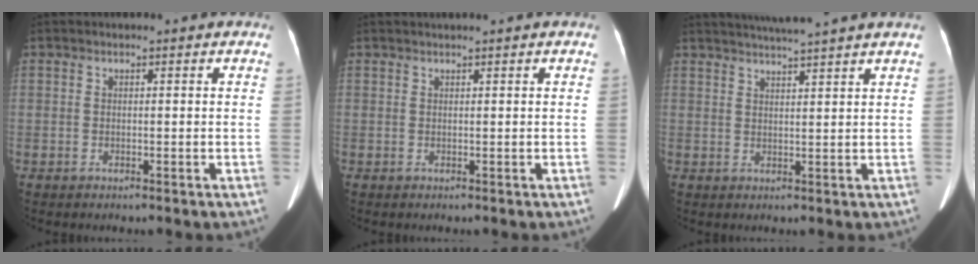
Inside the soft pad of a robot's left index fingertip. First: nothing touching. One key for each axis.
{"total": 1.0, "fx": 0.8, "fy": -0.3, "fz": 0.6, "tx": -0.012, "ty": 0.012, "tz": 0.023}
{"total": 7.9, "fx": 7.0, "fy": -1.6, "fz": 3.3, "tx": -0.051, "ty": 0.015, "tz": 0.096}